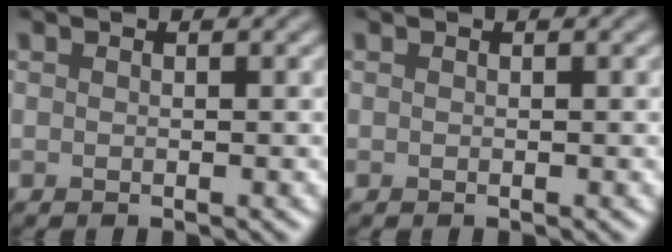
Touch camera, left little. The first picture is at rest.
{"total": 0.0}